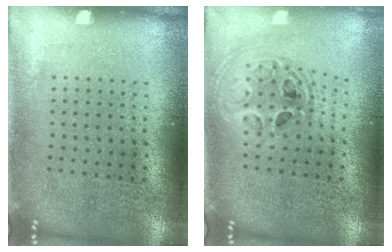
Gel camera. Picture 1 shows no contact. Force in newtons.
{"total": 2.0, "press": 1.6, "slide": 1.2}